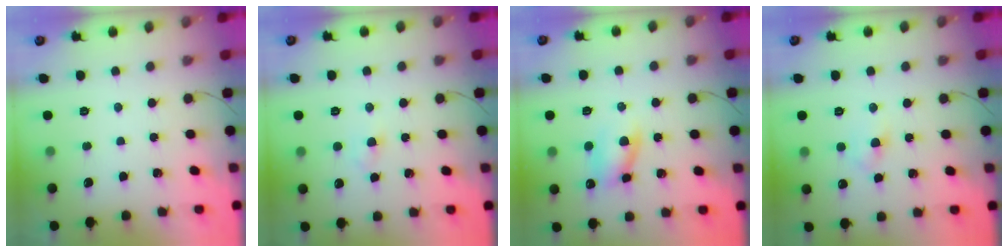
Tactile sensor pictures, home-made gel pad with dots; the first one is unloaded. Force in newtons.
{"total": 2.7, "press": 2.5, "slide": 1.1}
{"total": 8.4, "press": 8.3, "slide": 1.2}
{"total": 3.9, "press": 3.7, "slide": 1.2}